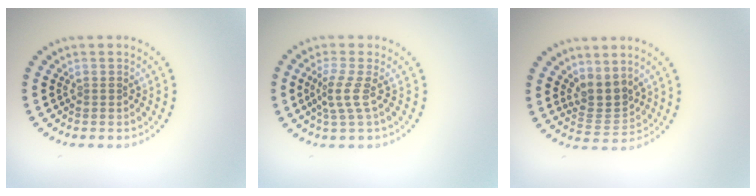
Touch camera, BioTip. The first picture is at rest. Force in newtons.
{"total": 2.2, "press": 1.5, "slide": 1.6}
{"total": 2.8, "press": 2.1, "slide": 1.9}